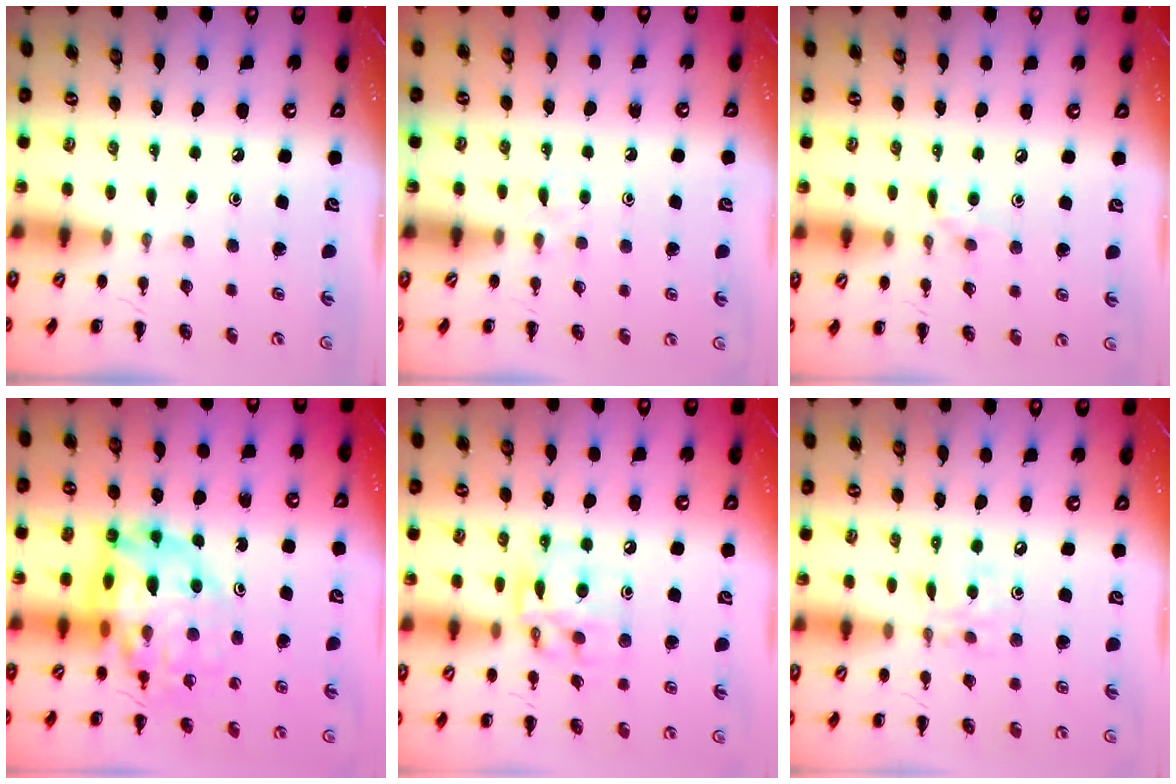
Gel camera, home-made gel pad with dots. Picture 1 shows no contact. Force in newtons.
{"total": 3.0, "press": 2.7, "slide": 1.2}
{"total": 6.5, "press": 6.2, "slide": 2.2}
{"total": 19.0, "press": 18.4, "slide": 4.7}
{"total": 12.3, "press": 12.2, "slide": 2.0}
{"total": 7.4, "press": 7.3, "slide": 1.4}